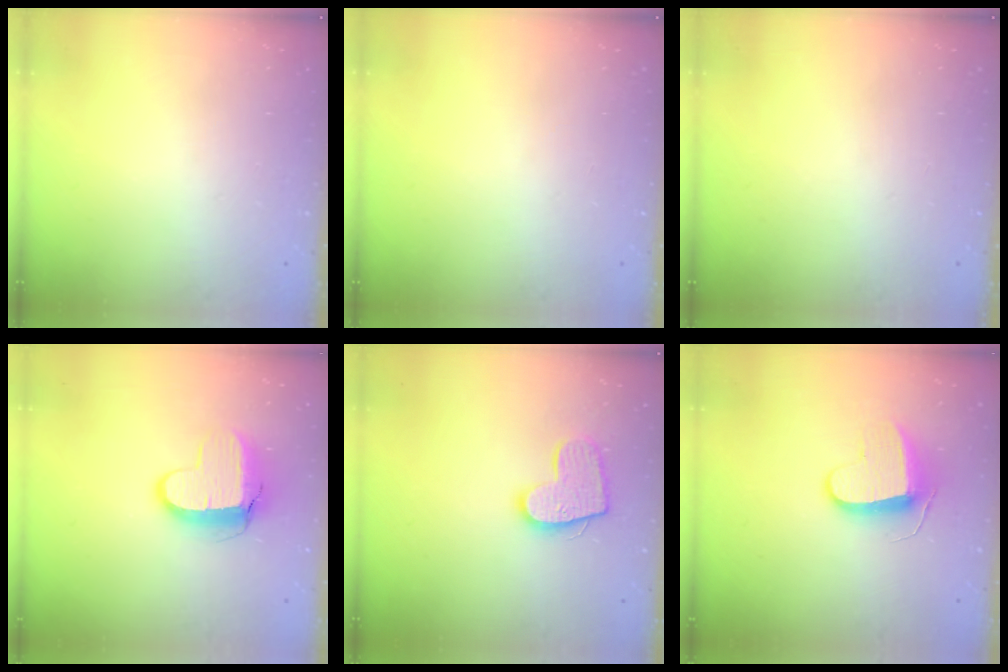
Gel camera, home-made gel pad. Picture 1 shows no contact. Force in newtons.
{"total": 0.0}
{"total": 0.0}
{"total": 9.9, "press": 9.8, "slide": 0.9}
{"total": 13.0, "press": 13.0, "slide": 0.9}
{"total": 9.6, "press": 9.6, "slide": 0.2}